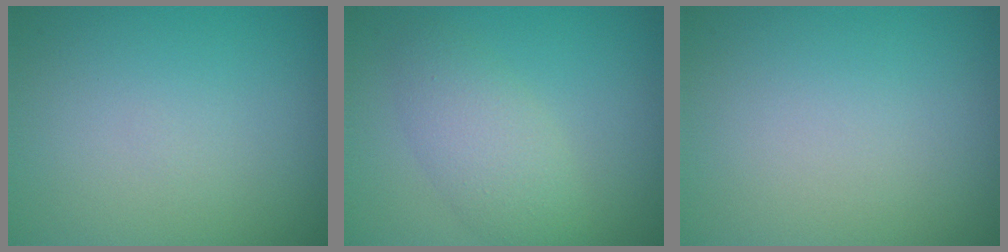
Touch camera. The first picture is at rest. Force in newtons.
{"total": 3.4, "press": 3.4, "slide": 0.0}
{"total": 0.0}